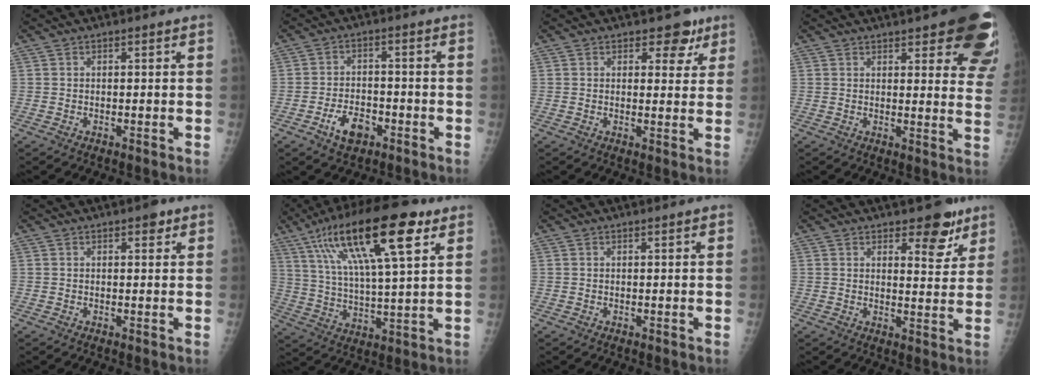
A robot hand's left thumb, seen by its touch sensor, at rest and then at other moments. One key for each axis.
{"total": 6.3, "fx": -3.3, "fy": 3.7, "fz": 3.8, "tx": -0.055, "ty": 0.020, "tz": -0.055}
{"total": 4.9, "fx": 3.0, "fy": 3.1, "fz": 2.3, "tx": 0.006, "ty": -0.012, "tz": 0.035}
{"total": 17.8, "fx": 10.8, "fy": 5.5, "fz": 13.0, "tx": -0.127, "ty": -0.040, "tz": 0.114}
{"total": 2.1, "fx": 1.2, "fy": 1.0, "fz": 1.4, "tx": -0.010, "ty": -0.002, "tz": 0.013}
{"total": 21.8, "fx": 10.7, "fy": 5.8, "fz": 18.1, "tx": -0.310, "ty": -0.009, "tz": 0.181}
{"total": 0.6, "fx": 0.3, "fy": 0.1, "fz": 0.5, "tx": -0.008, "ty": 0.001, "tz": 0.003}
{"total": 7.2, "fx": 4.8, "fy": 3.4, "fz": 4.2, "tx": -0.023, "ty": -0.030, "tz": 0.063}